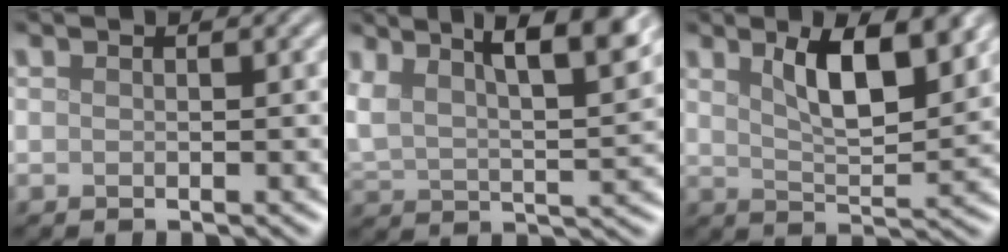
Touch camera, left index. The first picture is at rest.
{"total": 9.5, "force": [6.1, 3.1, 6.7], "torque": [-0.108, 0.015, 0.084]}
{"total": 6.5, "force": [3.1, 2.0, 5.3], "torque": [-0.089, -0.001, 0.051]}